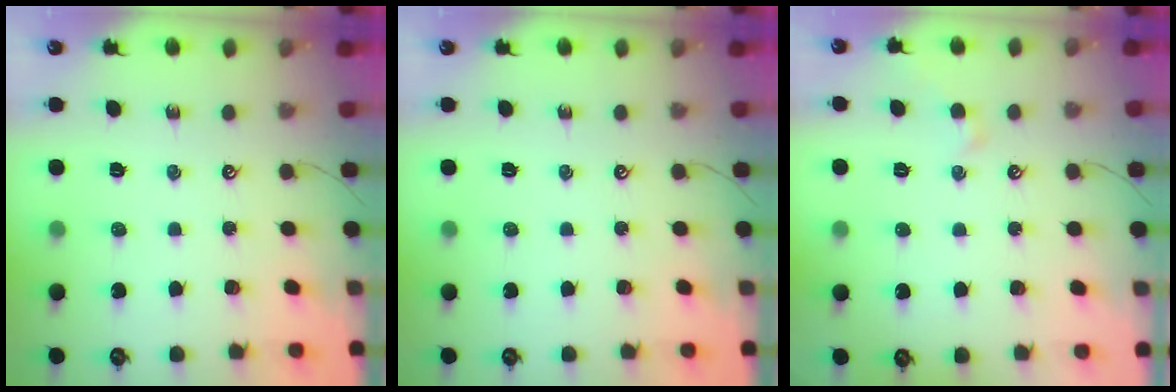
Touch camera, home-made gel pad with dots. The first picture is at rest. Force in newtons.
{"total": 0.0}
{"total": 0.6, "press": 0.0, "slide": 0.6}